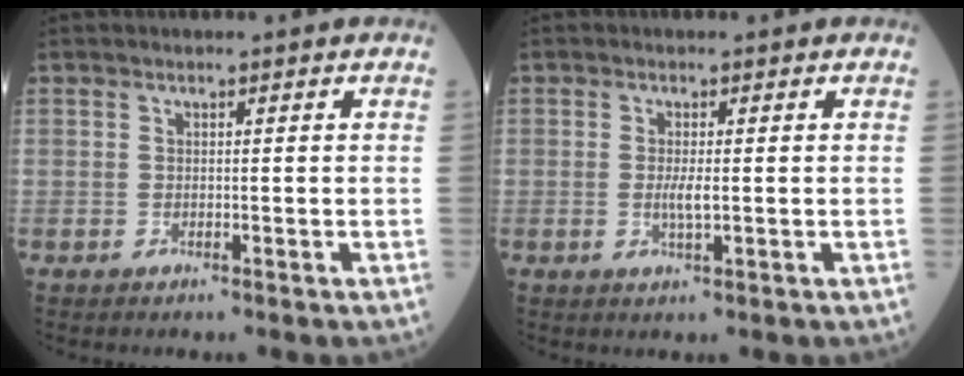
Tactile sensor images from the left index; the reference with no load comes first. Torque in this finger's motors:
{"motor_torque": [0.60, 0.04, 0.09, 0.02]}